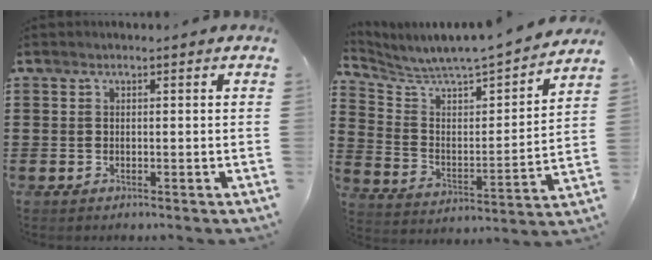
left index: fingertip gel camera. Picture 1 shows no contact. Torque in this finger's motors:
{"motor_torque": [1.30, -0.84, 0.14, 0.10]}